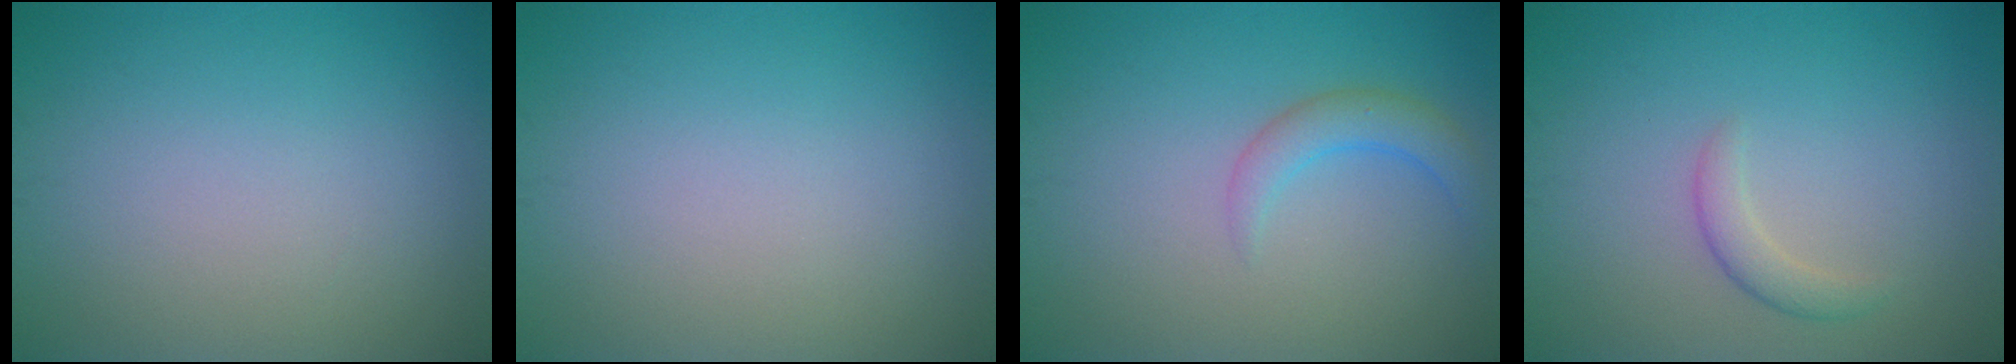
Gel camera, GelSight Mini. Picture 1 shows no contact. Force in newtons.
{"total": 0.0}
{"total": 2.3, "press": 2.3, "slide": 0.2}
{"total": 1.7, "press": 1.7, "slide": 0.1}